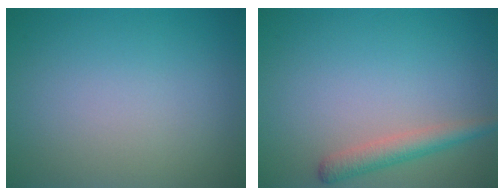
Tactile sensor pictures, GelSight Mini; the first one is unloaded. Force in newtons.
{"total": 2.4, "press": 2.4, "slide": 0.1}